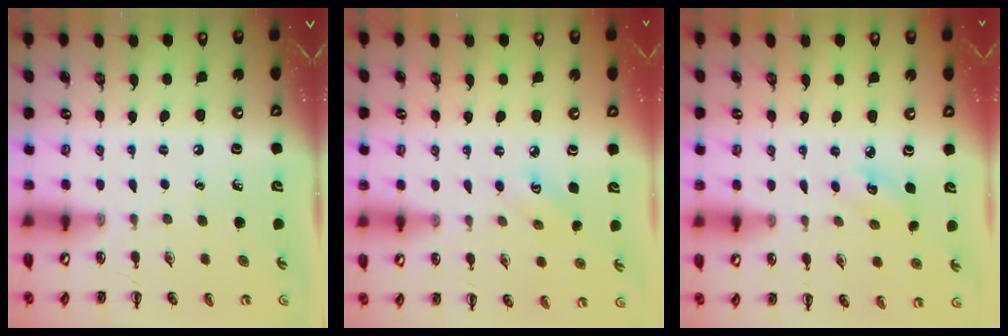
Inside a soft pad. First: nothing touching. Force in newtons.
{"total": 3.5, "press": 3.4, "slide": 0.7}
{"total": 4.2, "press": 4.0, "slide": 1.2}